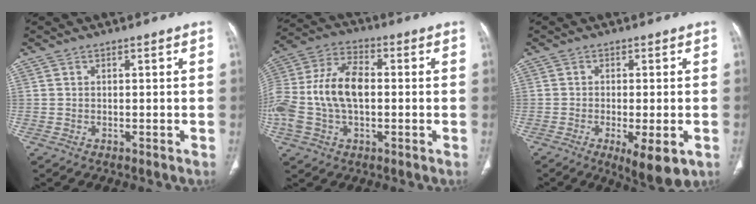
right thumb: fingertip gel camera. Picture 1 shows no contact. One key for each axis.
{"total": 16.6, "fx": -0.7, "fy": 9.7, "fz": 13.4, "tx": -0.302, "ty": 0.029, "tz": -0.015}
{"total": 5.6, "fx": -1.9, "fy": 1.6, "fz": 5.0, "tx": -0.080, "ty": -0.014, "tz": -0.027}